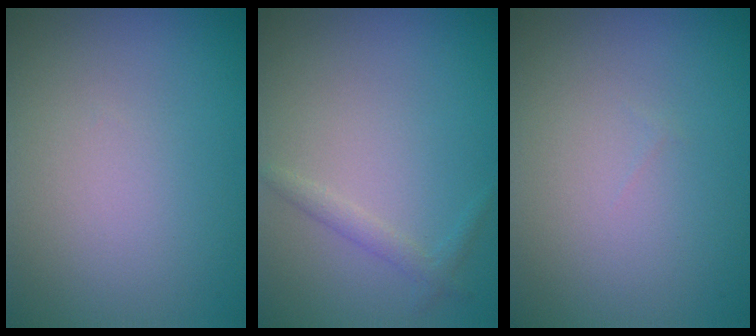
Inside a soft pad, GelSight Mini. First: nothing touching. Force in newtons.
{"total": 1.3, "press": 1.3, "slide": 0.1}
{"total": 0.0}